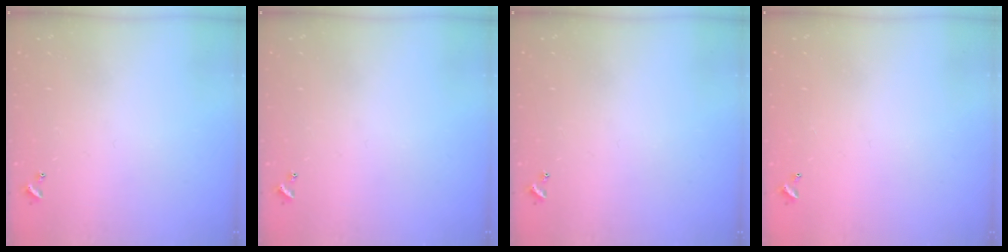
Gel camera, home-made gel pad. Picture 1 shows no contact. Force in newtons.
{"total": 0.0}
{"total": 0.0}
{"total": 2.8, "press": 2.8, "slide": 0.1}